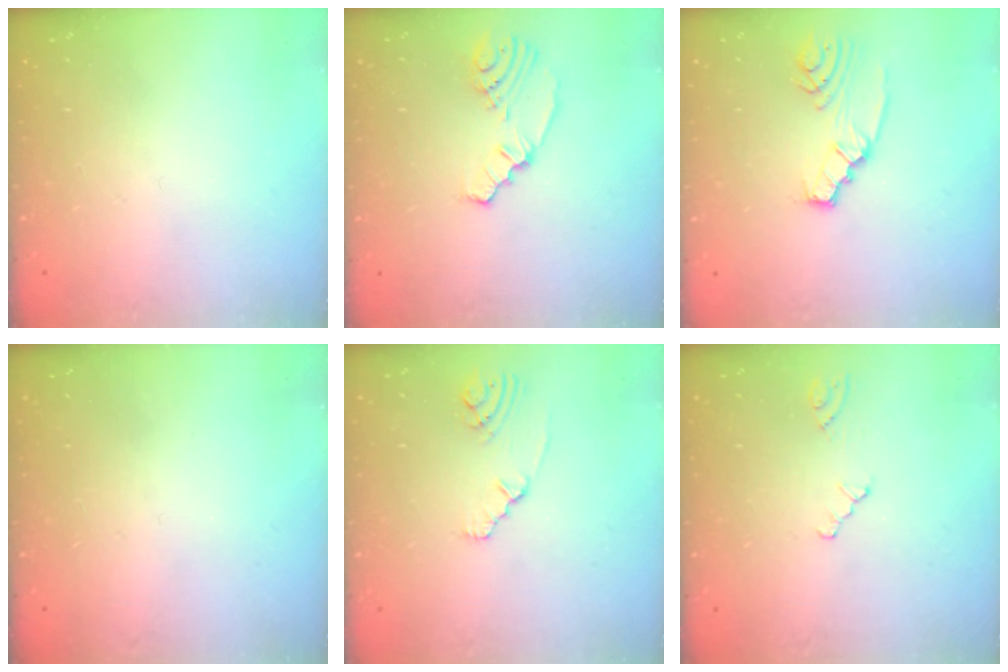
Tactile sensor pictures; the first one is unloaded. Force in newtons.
{"total": 5.8, "press": 4.2, "slide": 4.1}
{"total": 4.5, "press": 4.4, "slide": 0.7}
{"total": 0.0}
{"total": 2.3, "press": 2.3, "slide": 0.4}
{"total": 1.3, "press": 1.3, "slide": 0.4}